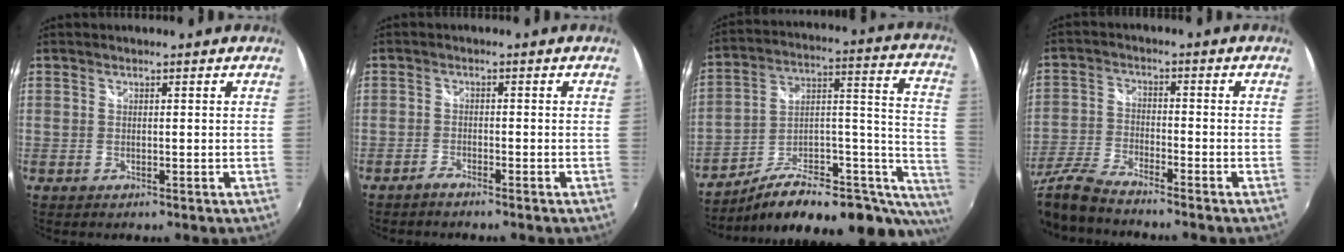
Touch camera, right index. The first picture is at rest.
{"total": 1.7, "force": [-1.7, 0.0, 0.4], "torque": [-0.020, -0.002, -0.035]}
{"total": 25.6, "force": [-15.6, 10.2, 17.5], "torque": [-0.216, 0.029, -0.232]}
{"total": 9.8, "force": [-8.5, 1.0, 4.8], "torque": [-0.117, -0.020, -0.172]}